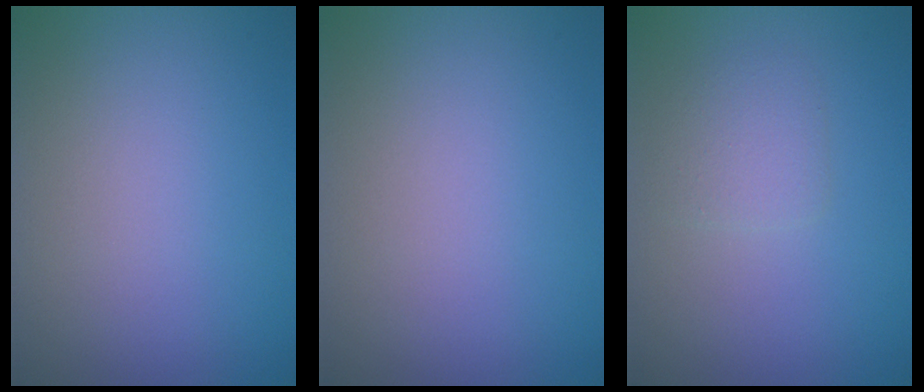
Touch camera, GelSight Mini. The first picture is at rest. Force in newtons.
{"total": 0.0}
{"total": 1.9, "press": 1.9, "slide": 0.1}